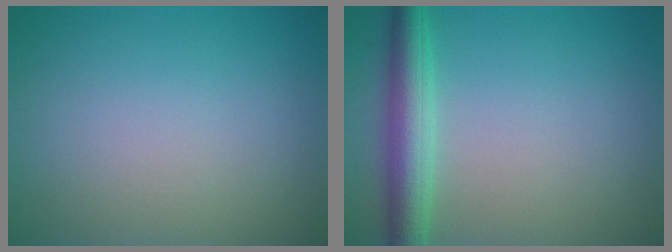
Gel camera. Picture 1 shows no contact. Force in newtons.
{"total": 4.4, "press": 4.4, "slide": 0.2}